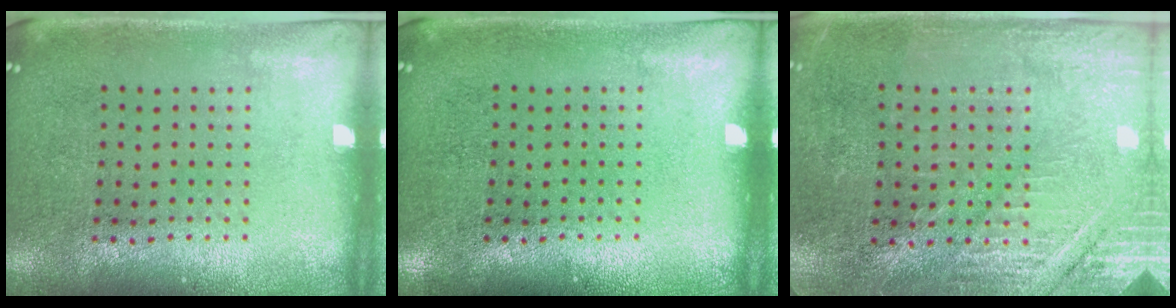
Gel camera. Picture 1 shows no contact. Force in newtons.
{"total": 0.0}
{"total": 2.9, "press": 2.9, "slide": 0.3}